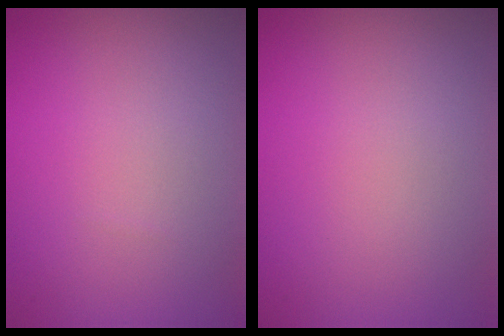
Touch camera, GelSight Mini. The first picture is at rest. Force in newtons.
{"total": 0.0}